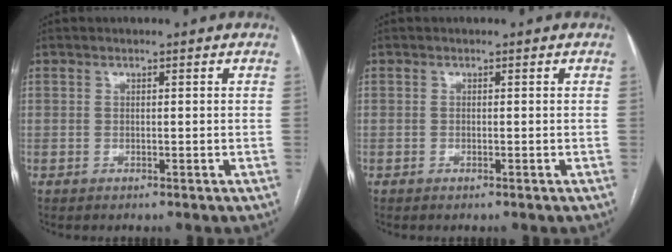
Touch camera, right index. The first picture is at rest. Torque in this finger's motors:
{"motor_torque": [-0.03, 0.07, -0.02, 0.00]}